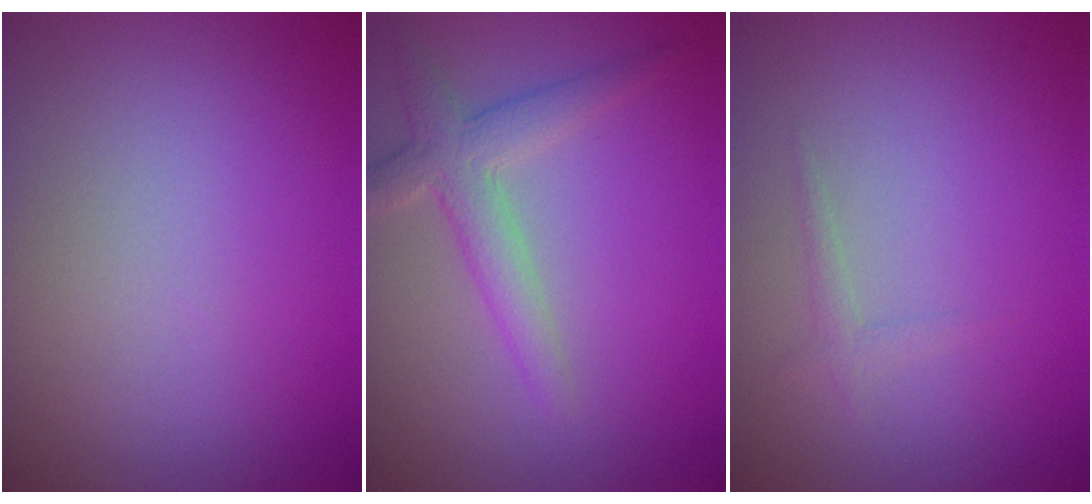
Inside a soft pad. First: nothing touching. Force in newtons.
{"total": 3.2, "press": 3.2, "slide": 0.2}
{"total": 0.9, "press": 0.9, "slide": 0.1}